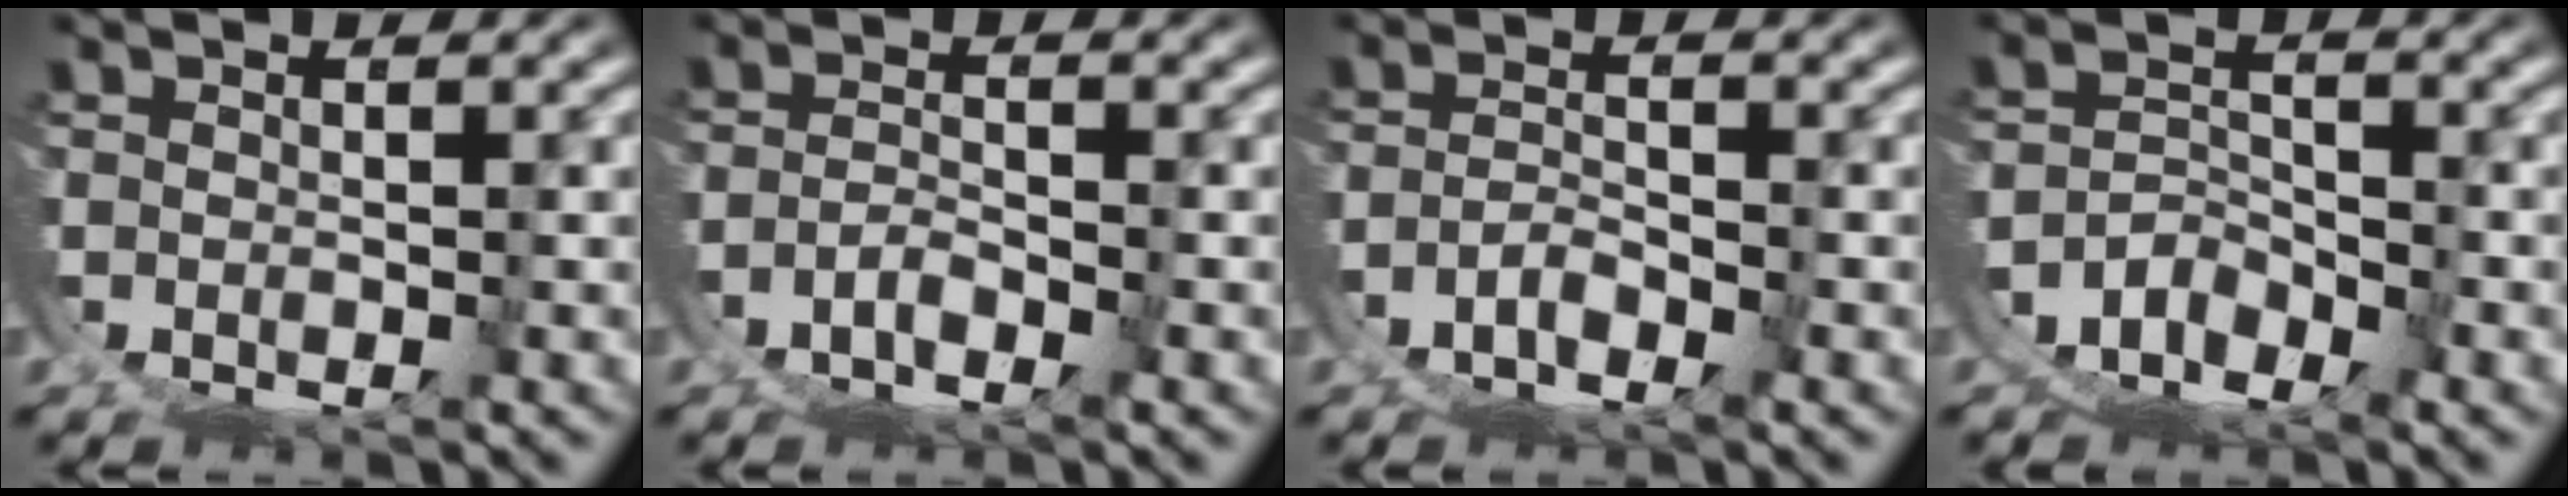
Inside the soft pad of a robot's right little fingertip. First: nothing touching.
{"total": 2.9, "force": [-2.5, 0.8, 1.3], "torque": [-0.015, 0.001, -0.047]}
{"total": 3.9, "force": [-3.1, 1.9, 1.5], "torque": [-0.024, -0.002, -0.056]}
{"total": 6.8, "force": [-4.0, 4.9, 2.4], "torque": [-0.059, -0.022, -0.071]}